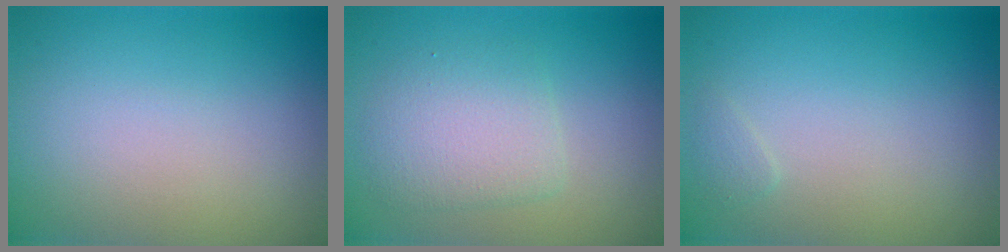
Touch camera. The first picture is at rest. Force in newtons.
{"total": 3.4, "press": 3.4, "slide": 0.1}
{"total": 0.6, "press": 0.6, "slide": 0.0}